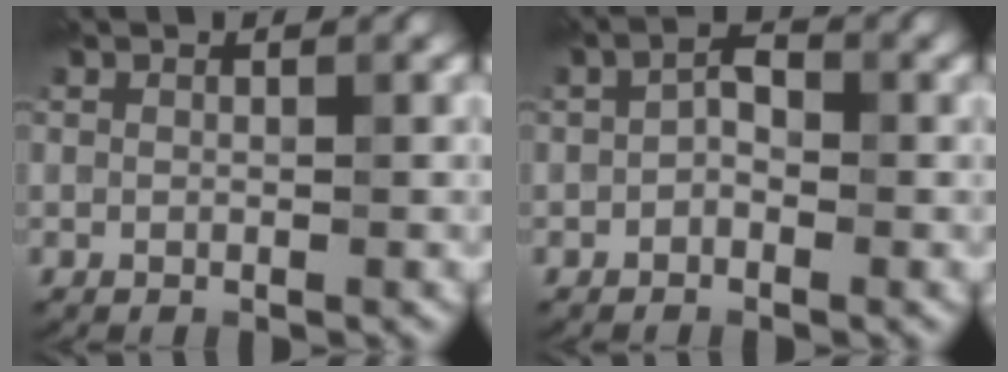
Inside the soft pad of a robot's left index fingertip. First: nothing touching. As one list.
[{"total": 1.8, "force": [-0.7, 1.1, 1.3], "torque": [-0.021, 0.013, -0.016]}]